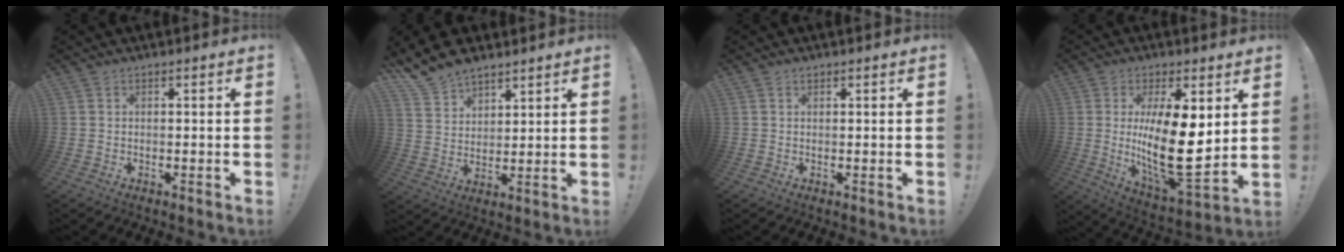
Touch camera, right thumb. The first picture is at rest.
{"total": 10.6, "force": [9.0, 5.1, 2.6], "torque": [-0.064, -0.059, 0.178]}
{"total": 0.5, "force": [0.4, 0.3, 0.0], "torque": [0.003, -0.001, 0.007]}
{"total": 18.6, "force": [2.0, 7.4, 17.0], "torque": [-0.292, -0.039, 0.038]}